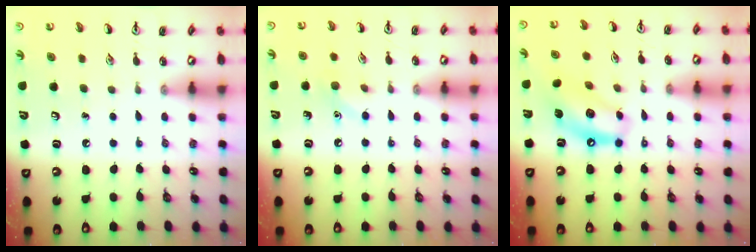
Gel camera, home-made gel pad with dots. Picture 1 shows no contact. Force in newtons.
{"total": 6.9, "press": 6.6, "slide": 2.1}
{"total": 11.7, "press": 11.2, "slide": 3.5}